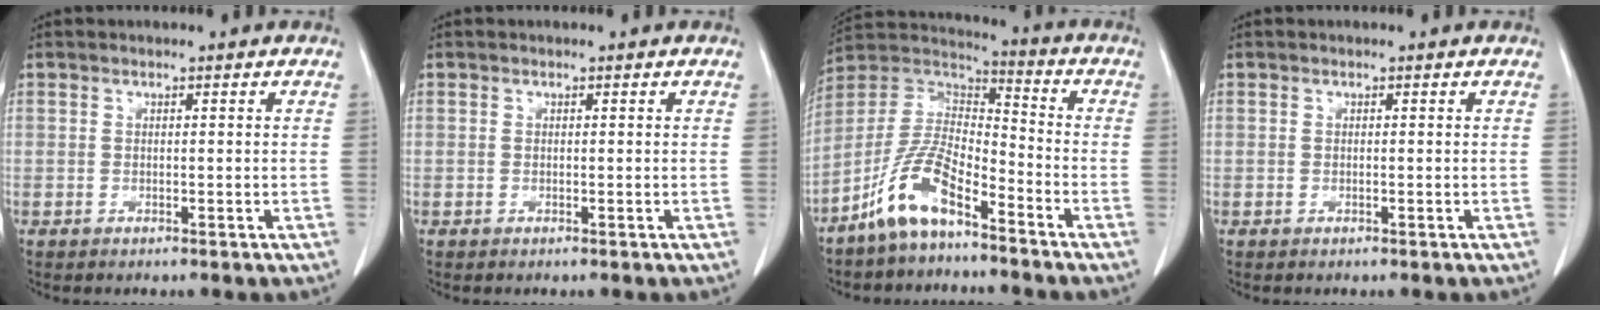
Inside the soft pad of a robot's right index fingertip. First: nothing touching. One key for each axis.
{"total": 0.0}
{"total": 11.7, "fx": -7.5, "fy": 3.6, "fz": 8.2, "tx": -0.179, "ty": 0.010, "tz": -0.148}
{"total": 0.0}